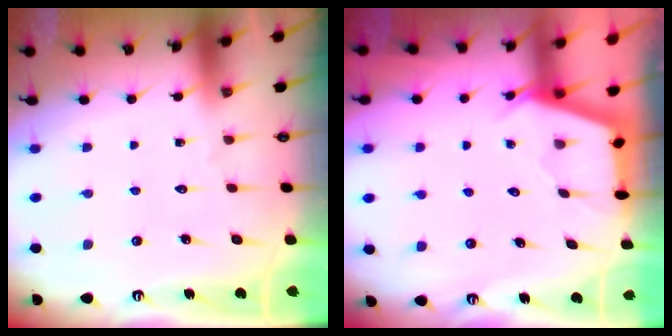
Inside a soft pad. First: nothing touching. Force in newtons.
{"total": 2.4, "press": 2.4, "slide": 0.3}